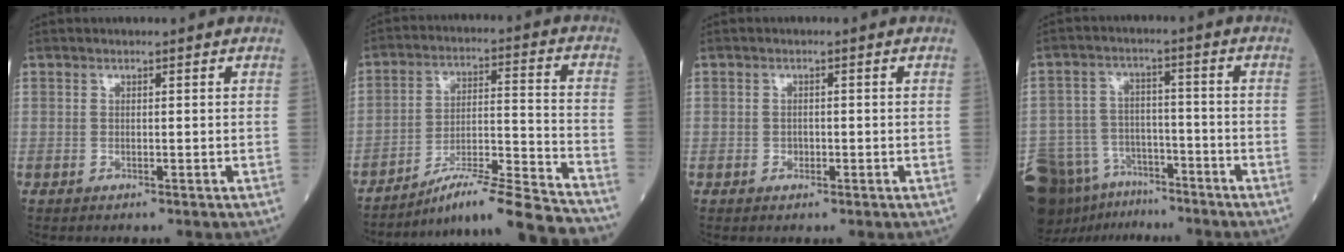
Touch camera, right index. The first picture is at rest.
{"total": 17.6, "force": [-16.2, -1.1, 6.8], "torque": [-0.108, 0.008, -0.254]}
{"total": 1.0, "force": [-0.4, 0.8, 0.5], "torque": [-0.008, 0.002, -0.006]}
{"total": 17.3, "force": [-12.3, 9.8, 7.3], "torque": [-0.184, 0.003, -0.196]}